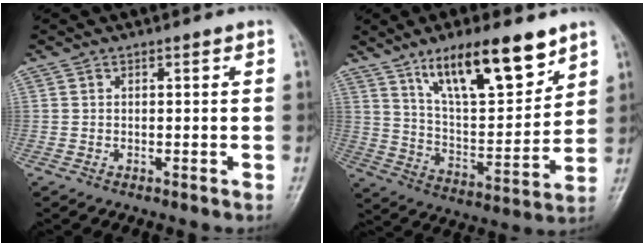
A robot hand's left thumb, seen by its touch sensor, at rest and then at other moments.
{"total": 17.6, "force": [11.3, 5.7, 12.3], "torque": [-0.170, -0.057, 0.204]}